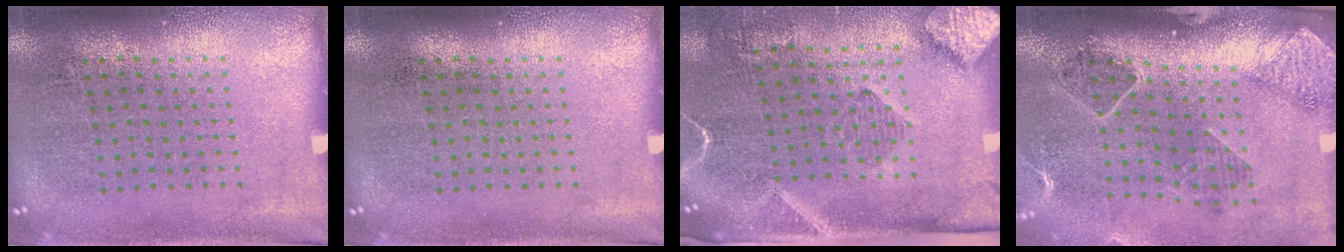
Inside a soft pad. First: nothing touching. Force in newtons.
{"total": 0.0}
{"total": 2.9, "press": 2.1, "slide": 1.9}
{"total": 1.5, "press": 1.5, "slide": 0.1}